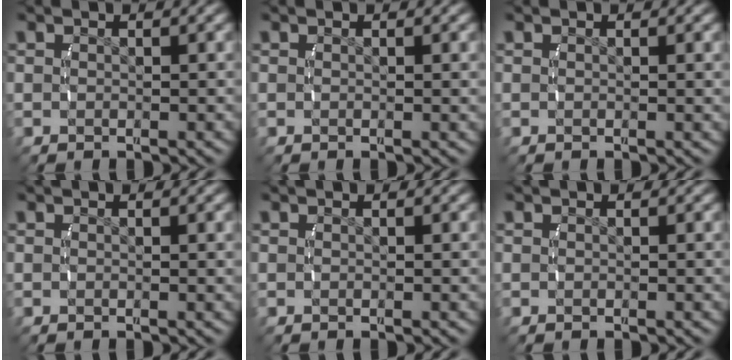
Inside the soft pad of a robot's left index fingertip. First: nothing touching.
{"total": 0.0}
{"total": 0.0}
{"total": 0.0}
{"total": 0.0}
{"total": 0.0}